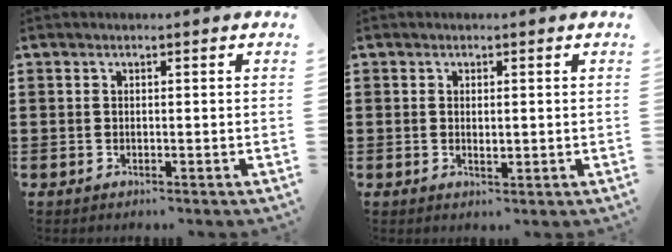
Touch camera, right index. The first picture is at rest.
{"total": 1.1, "force": [0.1, 0.5, 1.0], "torque": [-0.020, 0.003, 0.002]}